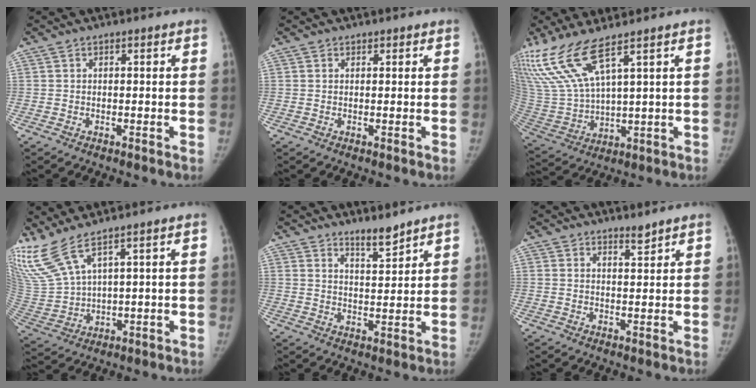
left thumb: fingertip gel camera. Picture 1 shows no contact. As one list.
[{"total": 0.5, "force": [0.4, 0.3, 0.0], "torque": [-0.001, -0.002, 0.004]}, {"total": 12.8, "force": [8.5, 2.5, 9.2], "torque": [-0.214, -0.037, 0.192]}, {"total": 9.6, "force": [7.5, 1.3, 5.9], "torque": [-0.147, -0.035, 0.177]}, {"total": 4.4, "force": [3.9, 0.7, 1.9], "torque": [-0.020, -0.039, 0.066]}, {"total": 1.7, "force": [1.6, 0.2, 0.4], "torque": [0.004, -0.017, 0.026]}]